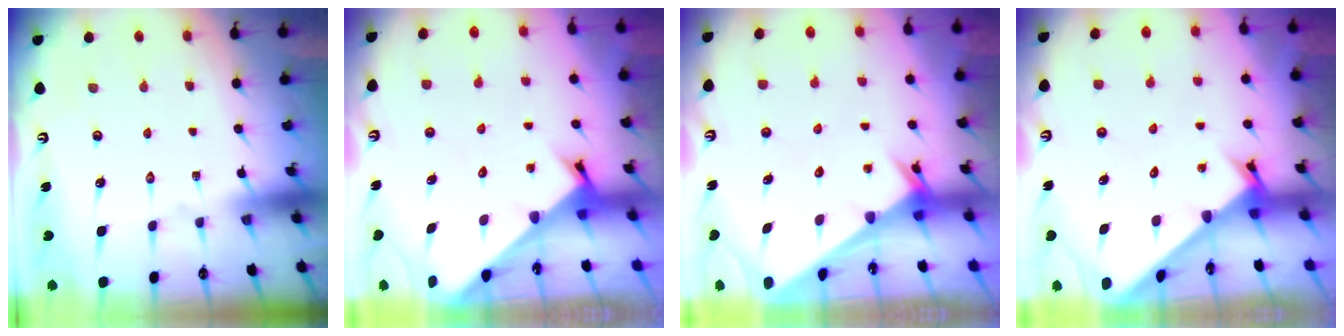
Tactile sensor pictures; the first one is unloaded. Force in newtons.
{"total": 2.3, "press": 2.3, "slide": 0.2}
{"total": 3.5, "press": 3.5, "slide": 0.4}
{"total": 2.6, "press": 2.6, "slide": 0.3}